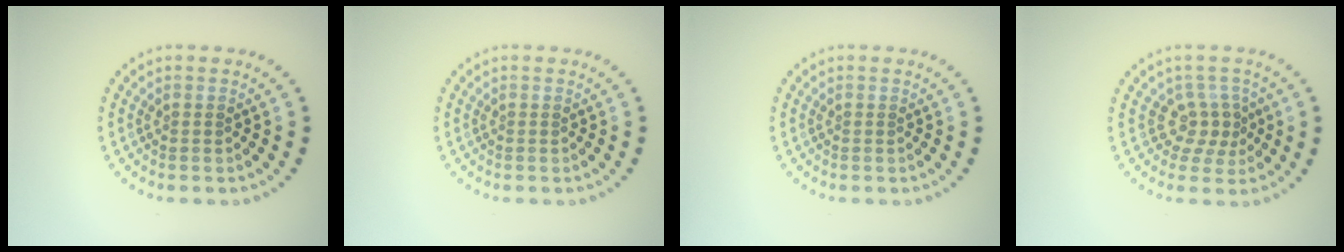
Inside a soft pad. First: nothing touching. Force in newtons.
{"total": 0.0}
{"total": 0.0}
{"total": 2.5, "press": 1.9, "slide": 1.7}